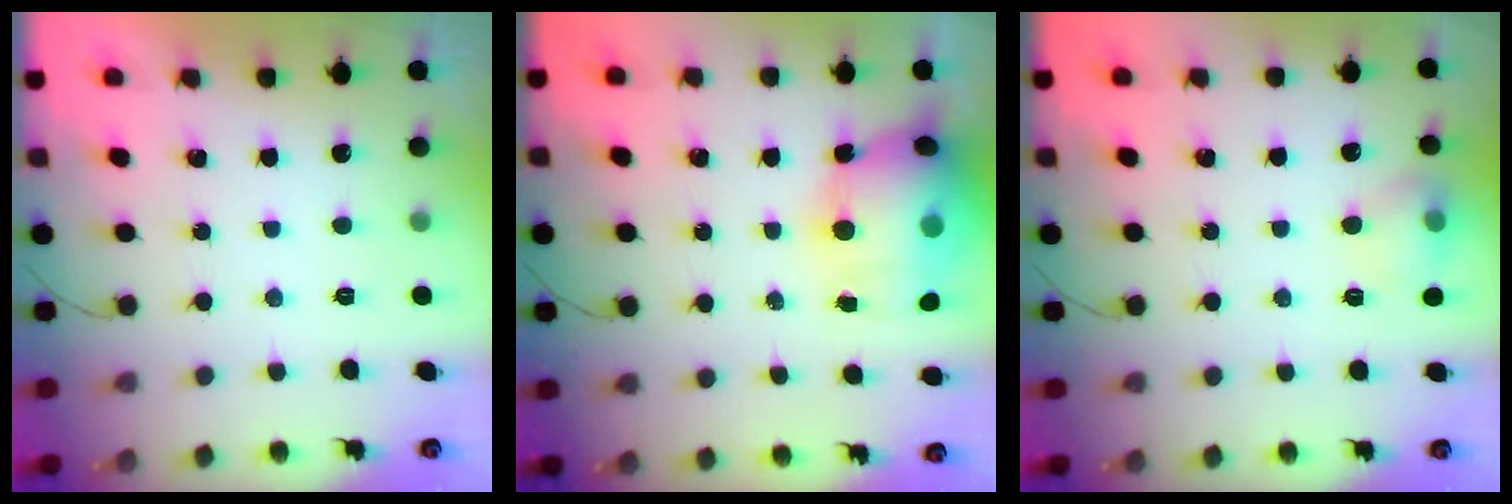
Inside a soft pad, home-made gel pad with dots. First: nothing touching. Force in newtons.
{"total": 19.6, "press": 17.7, "slide": 8.5}
{"total": 9.0, "press": 8.9, "slide": 1.2}